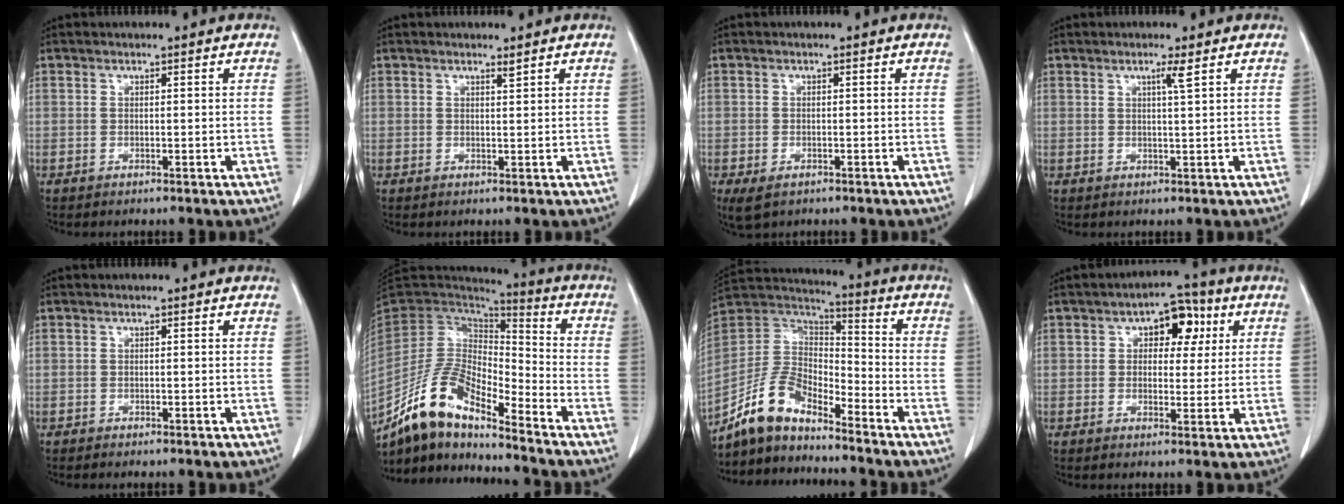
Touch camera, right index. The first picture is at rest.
{"total": 0.7, "force": [0.6, -0.1, 0.3], "torque": [-0.015, -0.008, 0.013]}
{"total": 3.0, "force": [-1.7, 1.7, 1.8], "torque": [-0.035, -0.007, -0.018]}
{"total": 1.9, "force": [1.0, -0.4, 1.6], "torque": [-0.031, -0.004, 0.019]}
{"total": 0.0}
{"total": 14.0, "force": [-11.6, 3.2, 7.1], "torque": [-0.140, 0.015, -0.219]}
{"total": 11.0, "force": [-9.4, 3.6, 4.5], "torque": [-0.098, 0.027, -0.183]}
{"total": 6.7, "force": [2.4, 3.8, 5.0], "torque": [-0.062, 0.023, 0.033]}